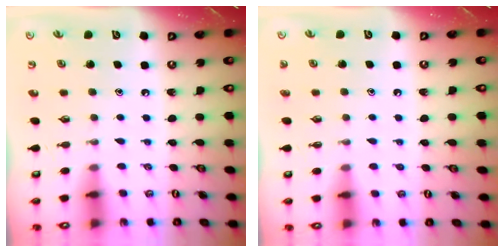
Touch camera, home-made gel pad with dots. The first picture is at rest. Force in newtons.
{"total": 0.7, "press": 0.7, "slide": 0.0}